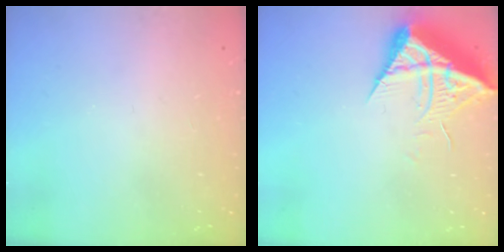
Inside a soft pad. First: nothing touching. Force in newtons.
{"total": 13.1, "press": 13.1, "slide": 0.9}